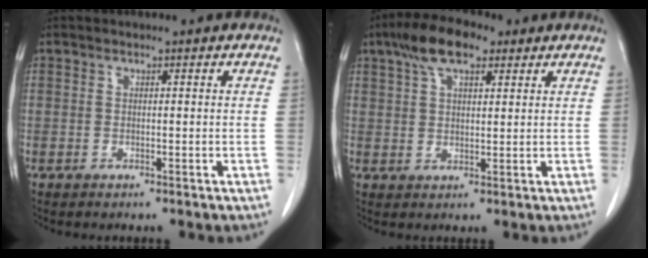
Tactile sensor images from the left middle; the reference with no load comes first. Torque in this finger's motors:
{"motor_torque": [1.26, -0.88, 0.08, 0.03]}